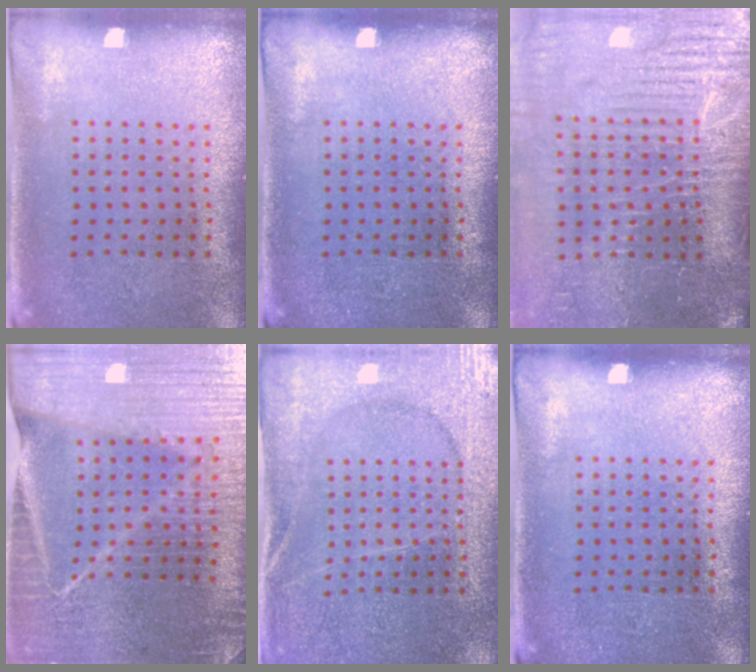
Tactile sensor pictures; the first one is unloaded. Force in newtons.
{"total": 0.0}
{"total": 5.0, "press": 4.2, "slide": 2.7}
{"total": 4.7, "press": 4.4, "slide": 1.7}
{"total": 3.0, "press": 2.9, "slide": 0.4}
{"total": 0.0}